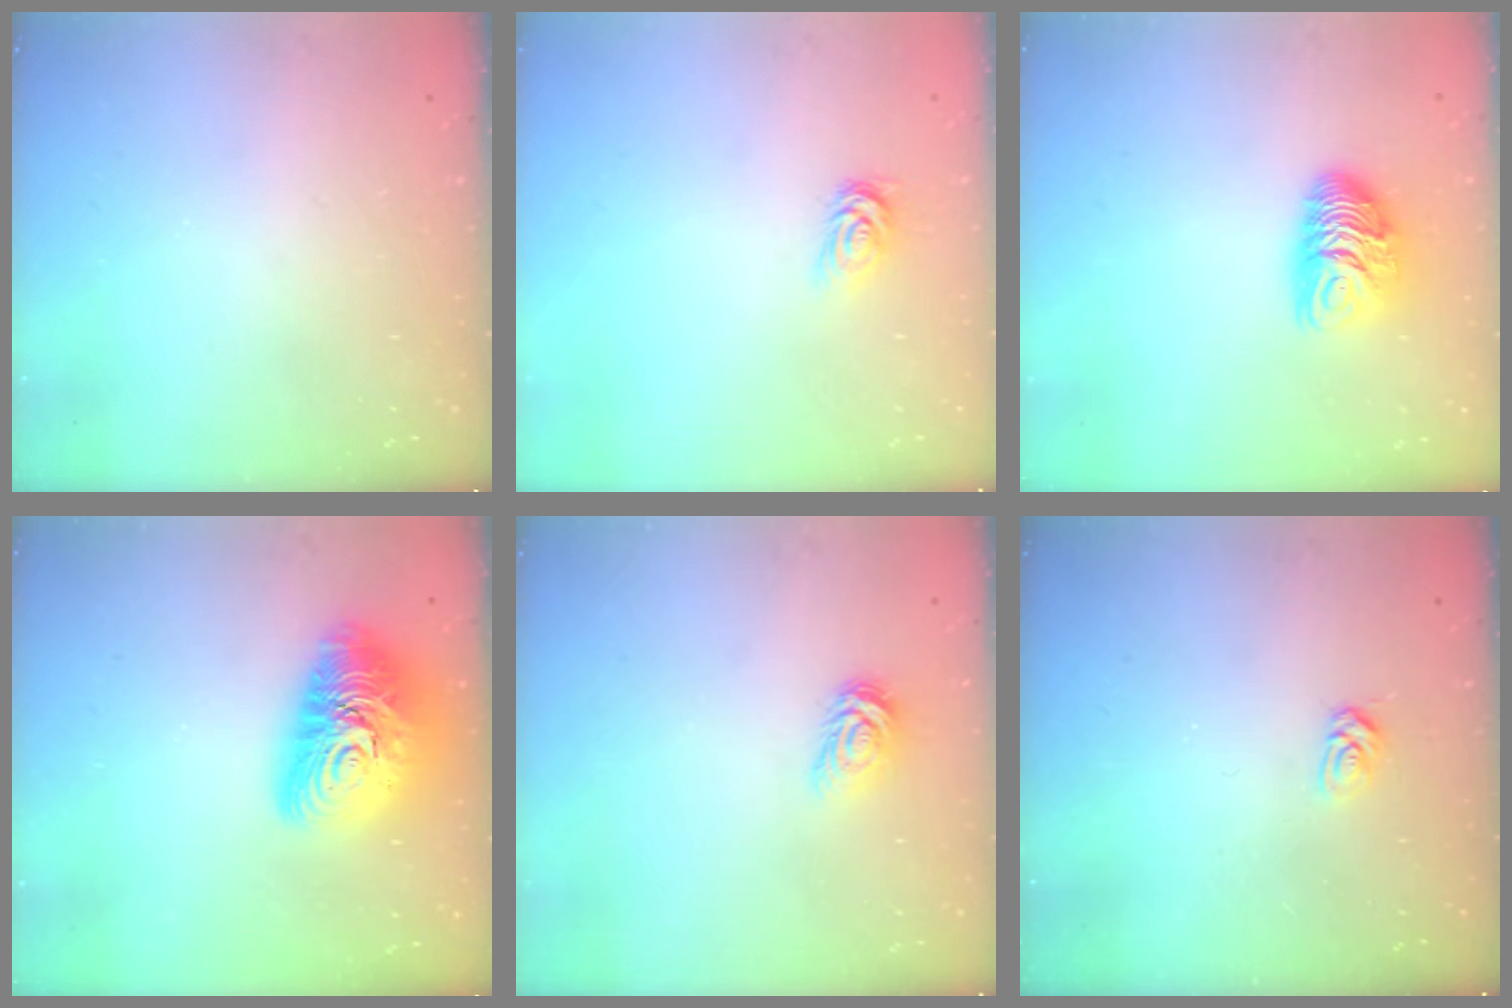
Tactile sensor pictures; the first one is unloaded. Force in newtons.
{"total": 2.5, "press": 2.5, "slide": 0.4}
{"total": 9.2, "press": 9.2, "slide": 0.3}
{"total": 17.8, "press": 17.7, "slide": 1.4}
{"total": 4.2, "press": 4.2, "slide": 0.5}
{"total": 4.2, "press": 4.2, "slide": 0.5}